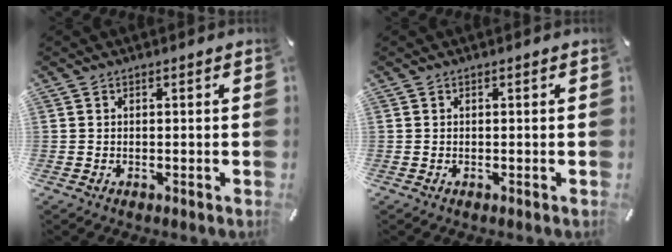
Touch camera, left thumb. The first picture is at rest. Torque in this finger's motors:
{"motor_torque": [-0.06, 0.06, 0.00, 0.00, 0.00]}